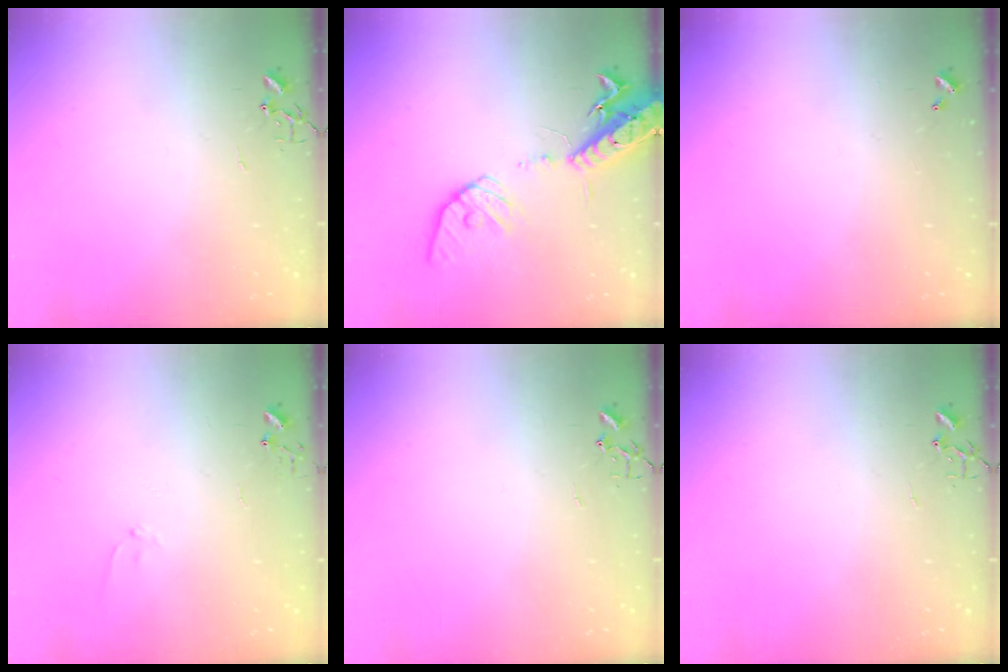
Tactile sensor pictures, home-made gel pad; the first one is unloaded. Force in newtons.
{"total": 17.5, "press": 17.1, "slide": 3.5}
{"total": 0.0}
{"total": 5.5, "press": 5.5, "slide": 0.6}
{"total": 0.0}
{"total": 0.0}